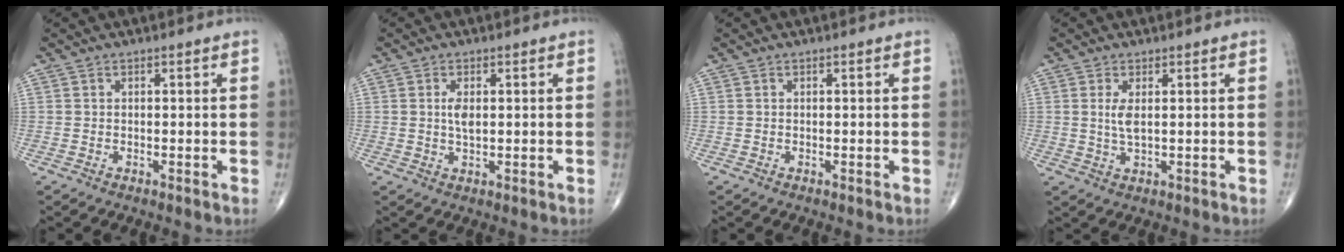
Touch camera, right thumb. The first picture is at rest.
{"total": 2.9, "force": [0.4, 1.3, 2.5], "torque": [-0.048, -0.004, 0.009]}
{"total": 0.0}
{"total": 3.2, "force": [0.6, 1.0, 2.9], "torque": [-0.065, -0.008, 0.017]}